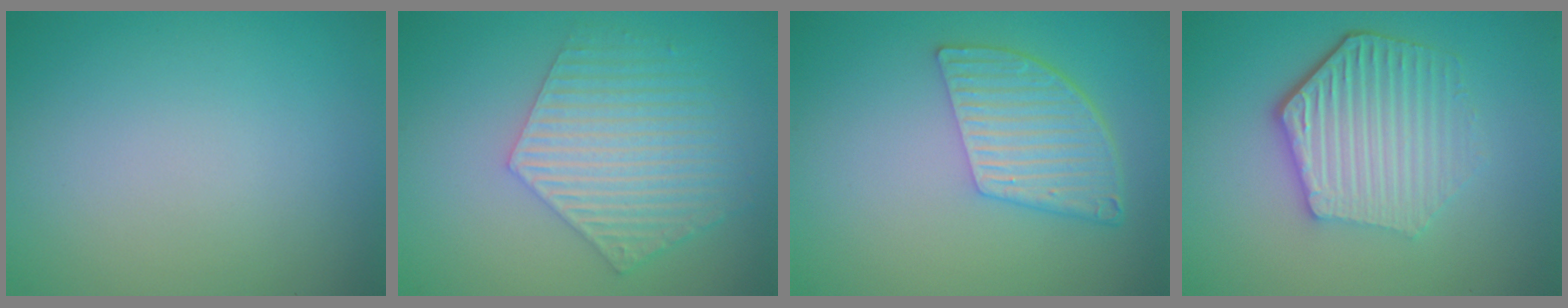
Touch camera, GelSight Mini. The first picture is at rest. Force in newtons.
{"total": 5.9, "press": 4.4, "slide": 4.0}
{"total": 5.5, "press": 4.0, "slide": 3.7}
{"total": 5.9, "press": 4.5, "slide": 3.8}